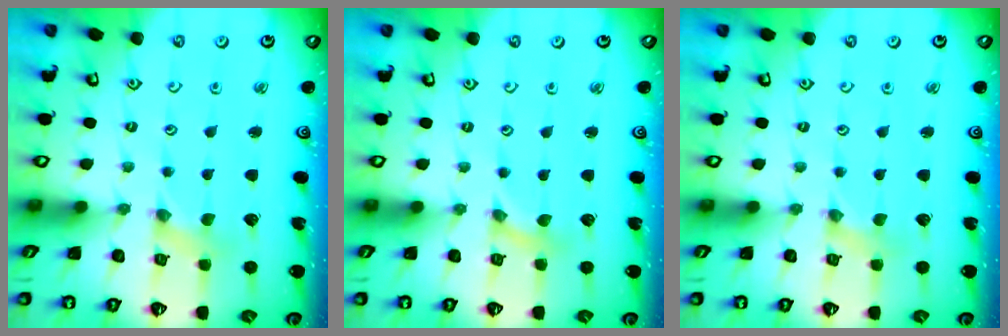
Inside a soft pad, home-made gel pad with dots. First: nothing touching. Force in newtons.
{"total": 0.0}
{"total": 0.0}